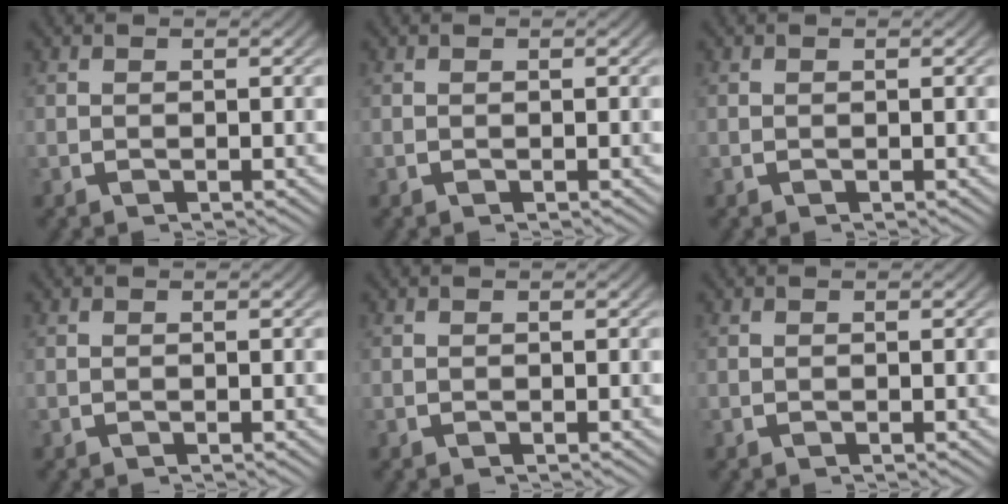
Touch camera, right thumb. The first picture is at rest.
{"total": 0.0}
{"total": 0.0}
{"total": 0.0}
{"total": 0.0}
{"total": 0.0}